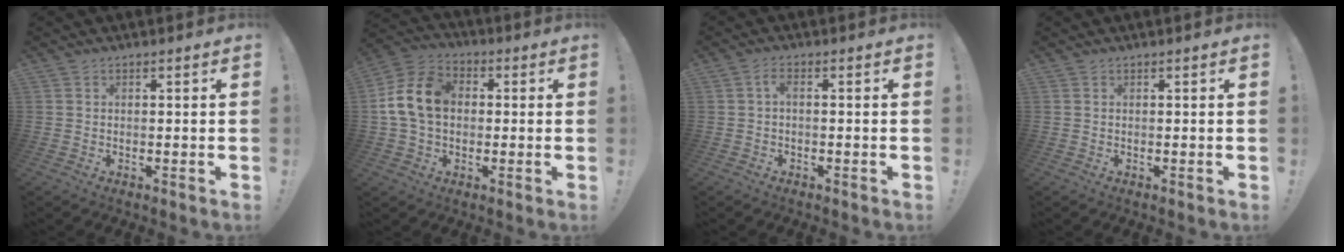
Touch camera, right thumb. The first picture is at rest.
{"total": 14.0, "force": [1.3, 10.3, 9.3], "torque": [-0.170, 0.012, 0.026]}
{"total": 2.5, "force": [-0.3, 0.5, 2.4], "torque": [-0.048, 0.007, -0.008]}
{"total": 0.0}